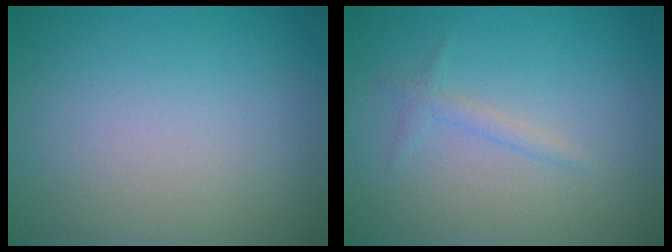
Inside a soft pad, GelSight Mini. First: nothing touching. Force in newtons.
{"total": 1.1, "press": 1.1, "slide": 0.1}